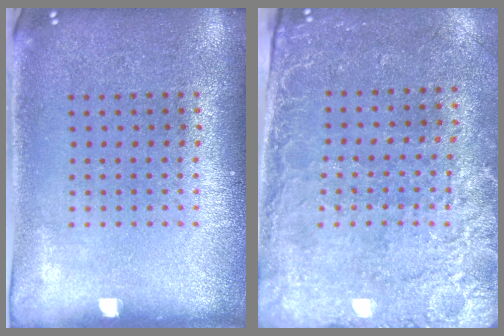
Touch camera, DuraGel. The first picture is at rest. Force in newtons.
{"total": 2.6, "press": 2.4, "slide": 1.1}